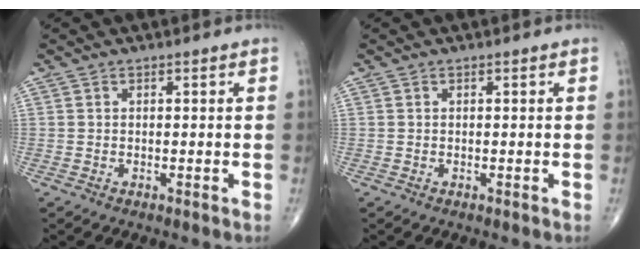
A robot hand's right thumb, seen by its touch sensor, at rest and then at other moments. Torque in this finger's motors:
{"motor_torque": [-0.04, 0.02, 0.02, 0.03, 0.01]}